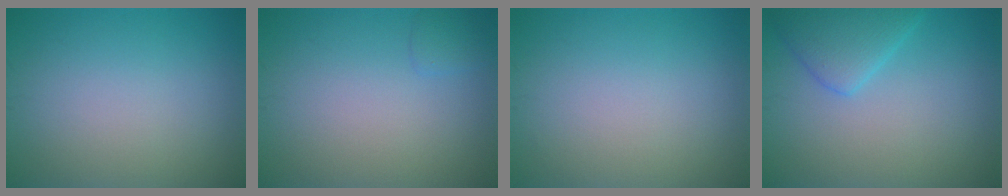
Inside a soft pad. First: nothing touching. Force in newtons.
{"total": 0.9, "press": 0.9, "slide": 0.1}
{"total": 0.0}
{"total": 3.4, "press": 3.4, "slide": 0.1}